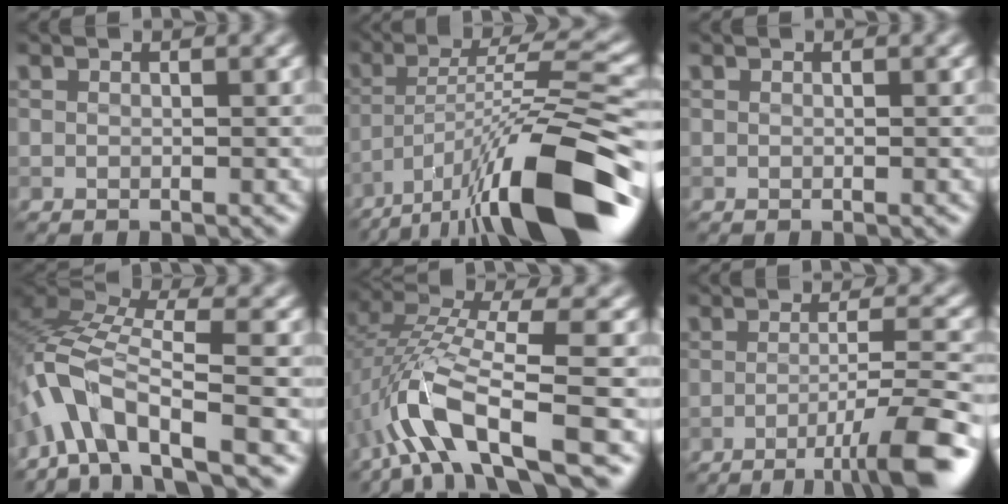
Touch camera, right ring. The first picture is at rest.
{"total": 14.5, "force": [-8.4, 3.6, 11.2], "torque": [-0.184, 0.004, -0.144]}
{"total": 0.0}
{"total": 8.5, "force": [-4.2, 3.2, 6.7], "torque": [-0.127, 0.015, -0.095]}
{"total": 9.4, "force": [-4.1, 2.6, 8.0], "torque": [-0.163, 0.016, -0.083]}
{"total": 8.3, "force": [-4.6, 1.1, 6.8], "torque": [-0.092, 0.011, -0.072]}